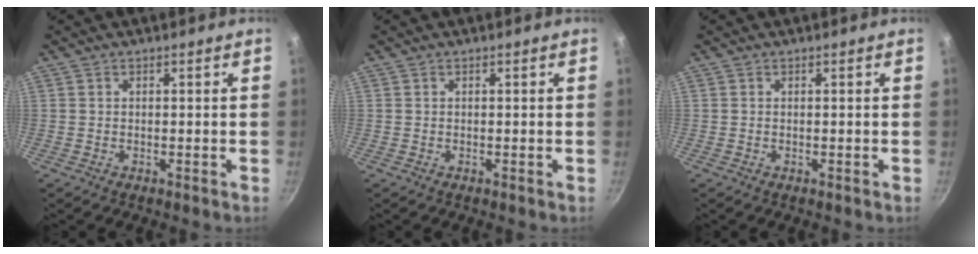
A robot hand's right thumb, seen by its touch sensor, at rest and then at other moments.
{"total": 0.0}
{"total": 0.0}